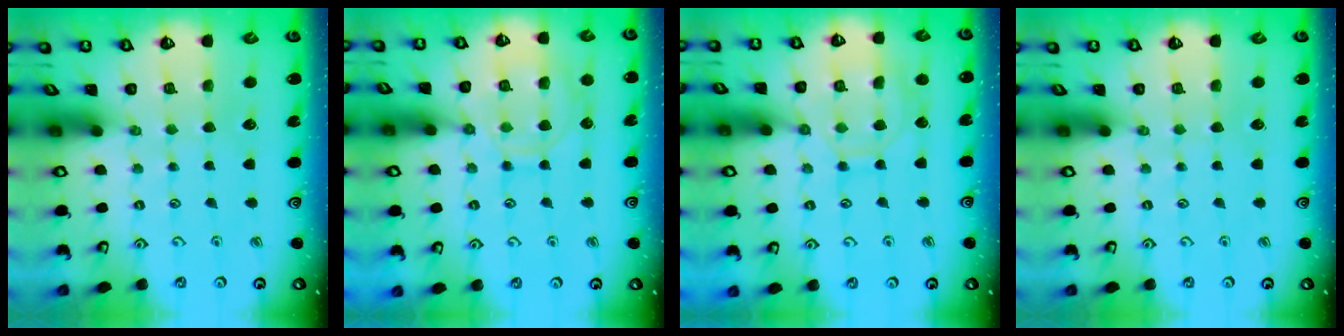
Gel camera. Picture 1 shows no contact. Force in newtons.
{"total": 11.9, "press": 11.9, "slide": 1.2}
{"total": 9.5, "press": 9.5, "slide": 0.9}
{"total": 0.0}